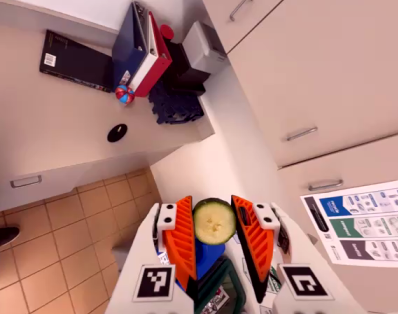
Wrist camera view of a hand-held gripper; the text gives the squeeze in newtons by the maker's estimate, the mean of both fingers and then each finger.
{"total": 8.5, "left": 8.6, "right": 8.4}